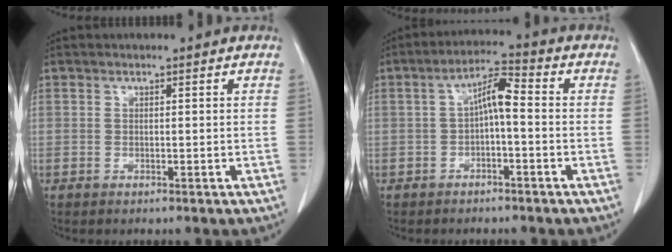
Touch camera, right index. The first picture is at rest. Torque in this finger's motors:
{"motor_torque": [0.82, -0.32, 0.43, 0.09]}